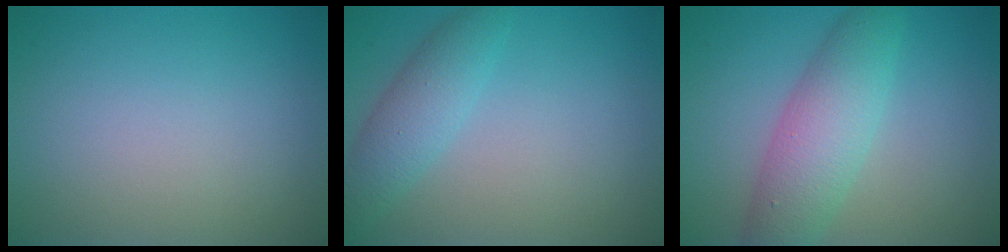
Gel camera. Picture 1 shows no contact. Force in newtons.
{"total": 3.0, "press": 3.0, "slide": 0.2}
{"total": 5.4, "press": 5.4, "slide": 0.1}